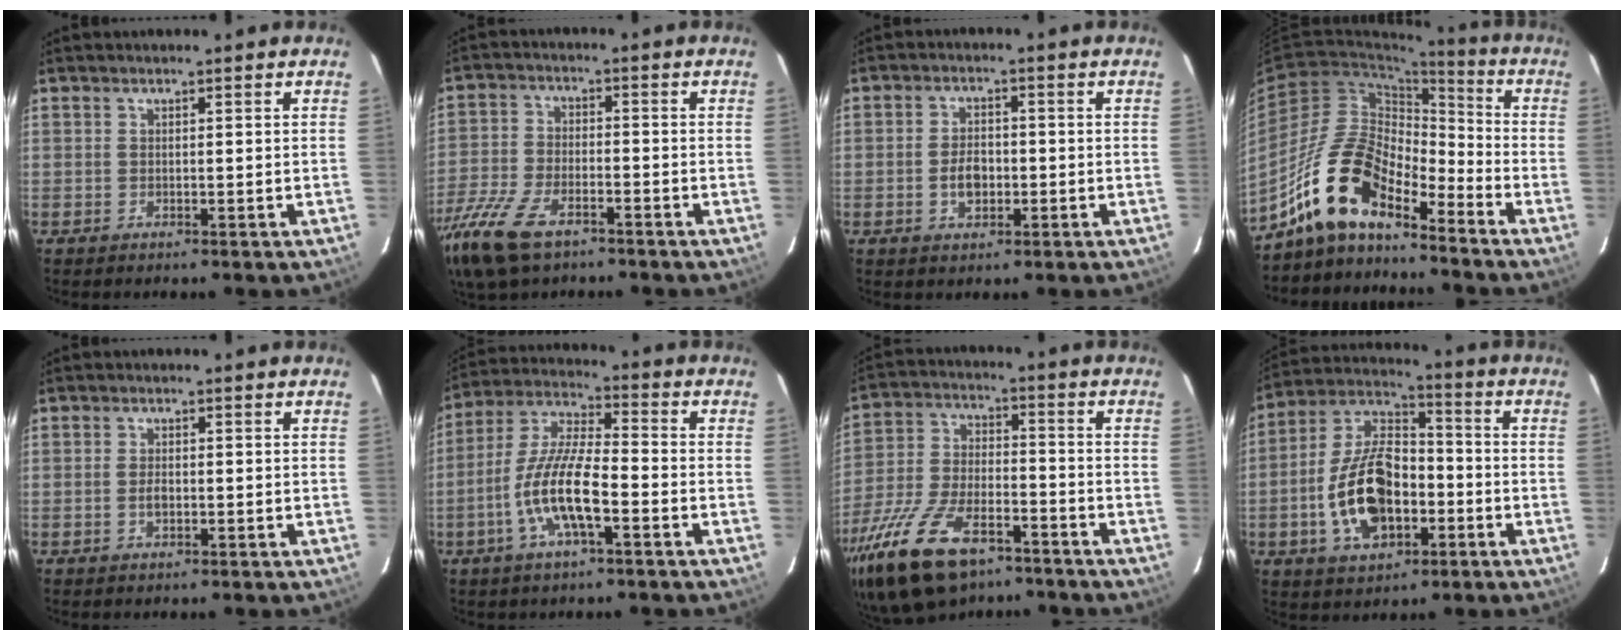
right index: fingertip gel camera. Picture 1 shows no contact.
{"total": 16.8, "force": [-11.2, 7.5, 10.0], "torque": [-0.248, -0.039, -0.218]}
{"total": 4.7, "force": [-1.1, 3.1, 3.3], "torque": [-0.065, 0.005, -0.016]}
{"total": 14.0, "force": [-11.1, 4.9, 7.1], "torque": [-0.131, 0.014, -0.220]}
{"total": 1.9, "force": [-0.5, 1.2, 1.5], "torque": [-0.029, 0.001, -0.009]}
{"total": 12.7, "force": [-4.8, 3.2, 11.4], "torque": [-0.238, -0.002, -0.093]}
{"total": 22.0, "force": [-14.6, 9.8, 13.3], "torque": [-0.283, -0.030, -0.256]}
{"total": 16.6, "force": [-4.8, 9.5, 12.8], "torque": [-0.261, 0.015, -0.078]}